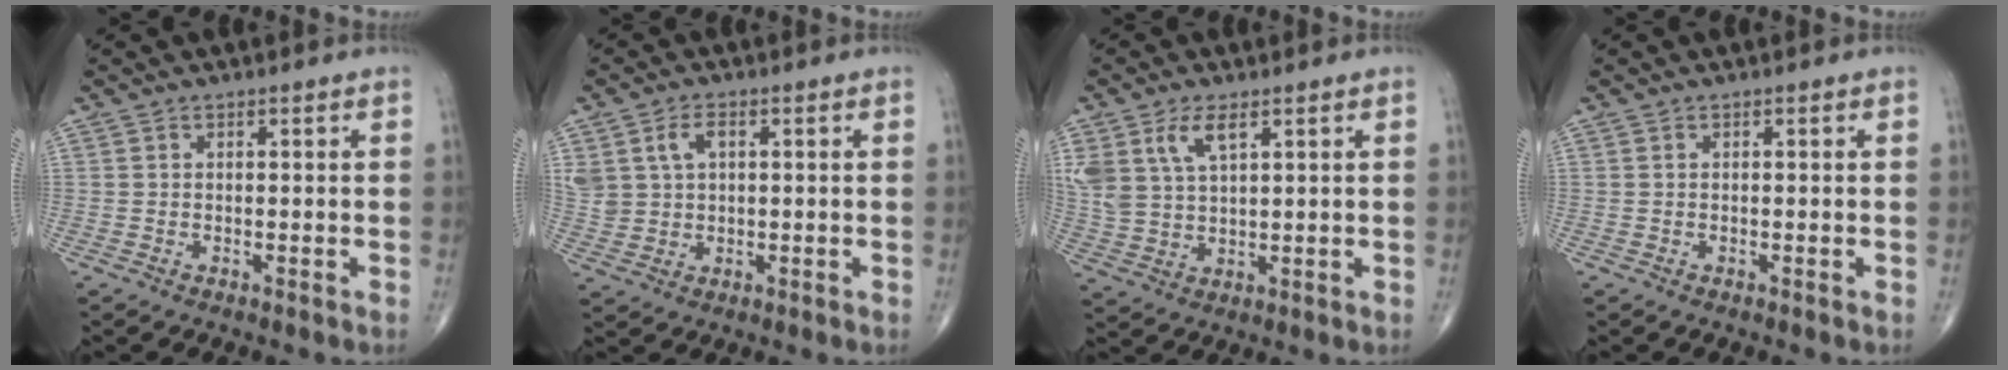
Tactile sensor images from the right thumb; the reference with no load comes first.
{"total": 6.7, "force": [2.2, 4.6, 4.4], "torque": [-0.087, 0.000, 0.051]}
{"total": 8.5, "force": [4.3, 4.2, 6.1], "torque": [-0.129, -0.009, 0.092]}
{"total": 0.0}